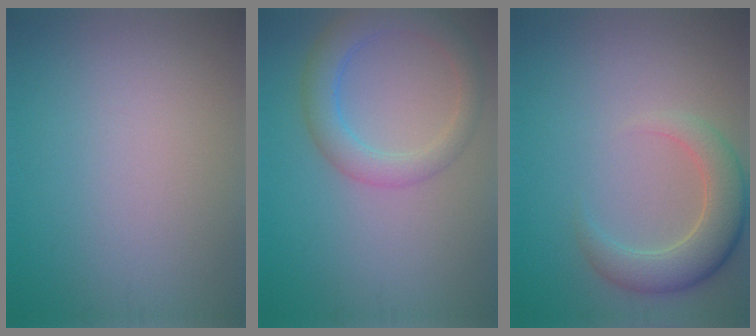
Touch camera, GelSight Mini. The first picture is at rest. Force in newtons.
{"total": 4.1, "press": 4.1, "slide": 0.1}
{"total": 4.7, "press": 4.7, "slide": 0.4}